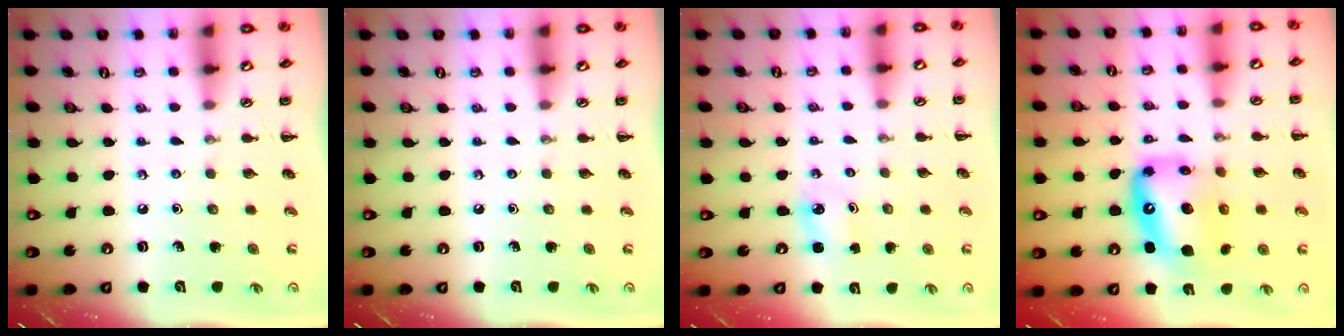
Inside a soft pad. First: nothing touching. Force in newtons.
{"total": 0.0}
{"total": 2.2, "press": 2.1, "slide": 0.4}
{"total": 14.1, "press": 13.6, "slide": 3.7}